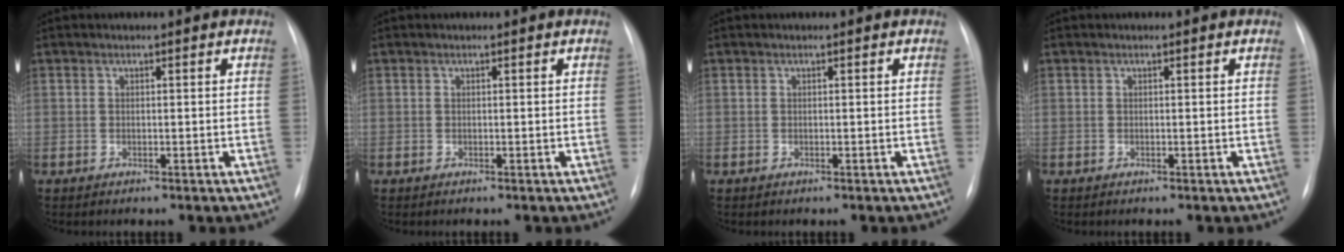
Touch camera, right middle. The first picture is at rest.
{"total": 0.0}
{"total": 0.0}
{"total": 0.0}